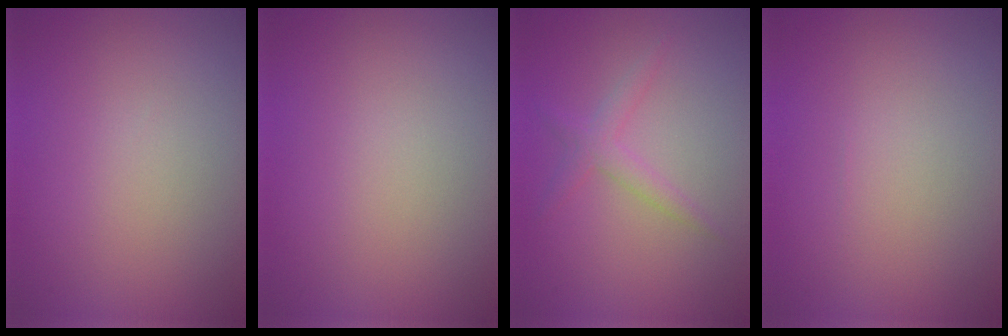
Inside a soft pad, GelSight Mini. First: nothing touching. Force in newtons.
{"total": 0.0}
{"total": 1.7, "press": 1.7, "slide": 0.1}
{"total": 0.0}